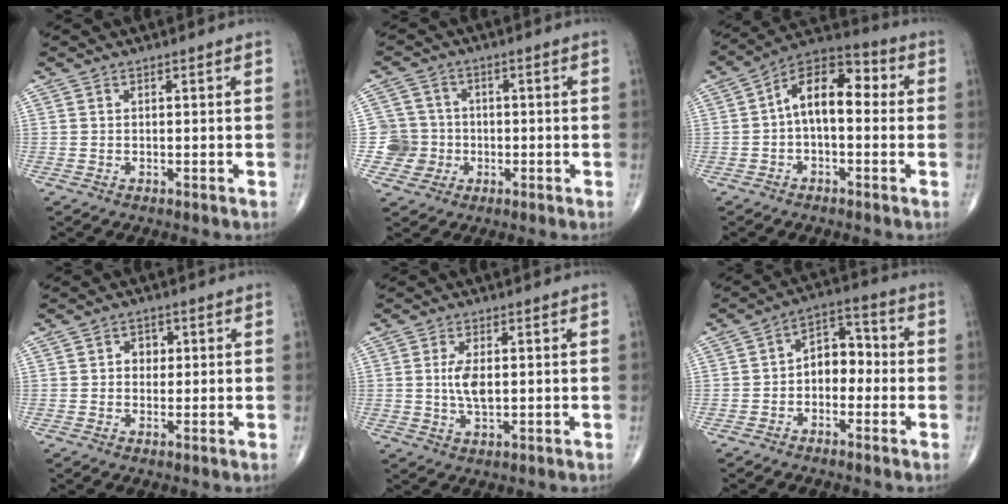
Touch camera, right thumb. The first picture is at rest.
{"total": 6.2, "force": [-1.3, 6.1, 0.1], "torque": [0.031, 0.014, -0.029]}
{"total": 11.8, "force": [0.5, 6.7, 9.8], "torque": [-0.136, 0.044, -0.008]}
{"total": 2.9, "force": [0.5, 2.4, 1.5], "torque": [-0.002, 0.004, 0.002]}
{"total": 4.7, "force": [0.4, 2.1, 4.2], "torque": [-0.086, -0.008, 0.008]}
{"total": 7.6, "force": [-1.1, 5.3, 5.4], "torque": [-0.055, 0.035, -0.036]}